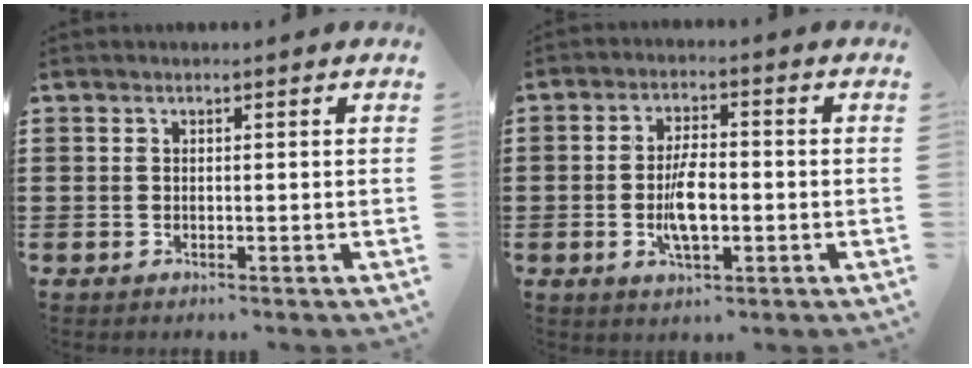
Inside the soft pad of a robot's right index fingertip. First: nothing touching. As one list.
[{"total": 6.3, "force": [-1.2, 2.6, 5.6], "torque": [-0.117, -0.001, -0.026]}]